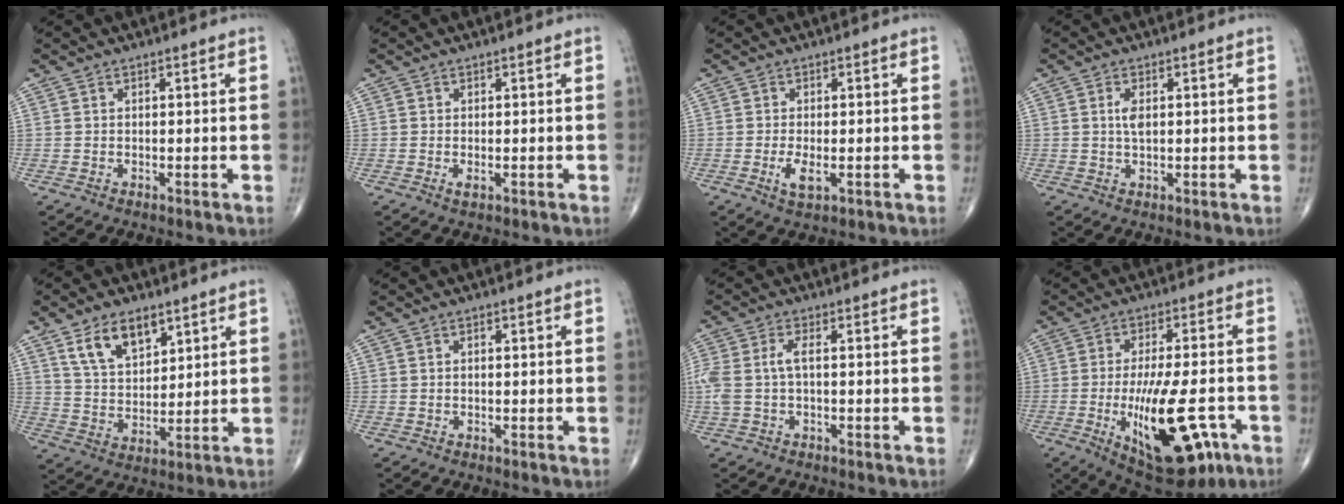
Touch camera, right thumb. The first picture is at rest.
{"total": 1.0, "force": [-0.3, 0.4, 0.9], "torque": [-0.012, -0.002, -0.005]}
{"total": 3.4, "force": [-1.0, 1.4, 3.0], "torque": [-0.058, -0.006, -0.018]}
{"total": 2.6, "force": [0.5, 1.2, 2.3], "torque": [-0.043, -0.002, 0.009]}
{"total": 9.8, "force": [5.6, 5.2, 6.1], "torque": [-0.090, -0.030, 0.110]}
{"total": 0.6, "force": [0.1, 0.2, 0.5], "torque": [-0.010, 0.005, 0.003]}
{"total": 5.2, "force": [0.1, 2.2, 4.7], "torque": [-0.135, 0.017, 0.001]}
{"total": 19.6, "force": [-6.6, 7.7, 16.7], "torque": [-0.261, 0.007, -0.085]}